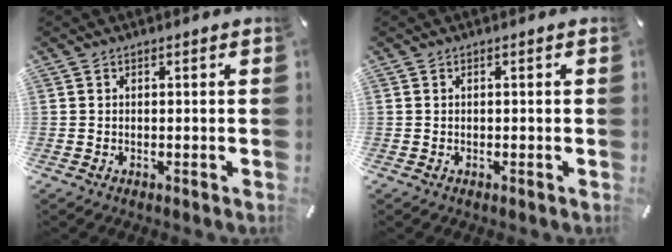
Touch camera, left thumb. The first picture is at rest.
{"total": 0.0}